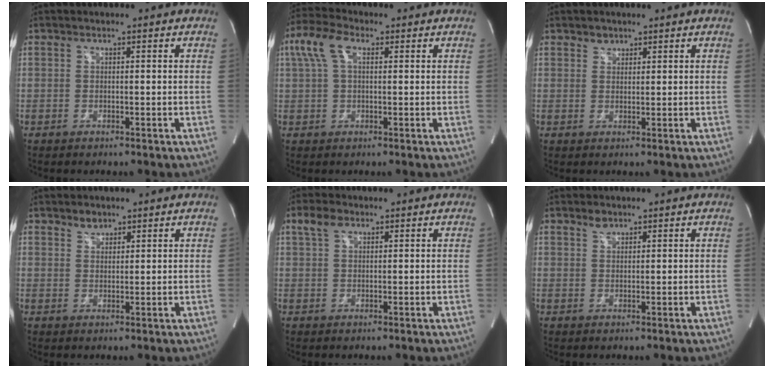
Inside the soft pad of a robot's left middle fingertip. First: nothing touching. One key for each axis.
{"total": 6.2, "fx": 2.1, "fy": 2.9, "fz": 5.0, "tx": -0.124, "ty": 0.034, "tz": 0.043}
{"total": 1.4, "fx": 1.1, "fy": 1.0, "fz": 0.0, "tx": 0.006, "ty": -0.002, "tz": 0.015}
{"total": 1.8, "fx": 1.5, "fy": 1.0, "fz": 0.3, "tx": -0.002, "ty": 0.000, "tz": 0.026}
{"total": 2.8, "fx": 1.8, "fy": 1.6, "fz": 1.6, "tx": -0.040, "ty": 0.015, "tz": 0.039}
{"total": 1.3, "fx": 1.1, "fy": 0.7, "fz": 0.3, "tx": -0.006, "ty": 0.001, "tz": 0.020}